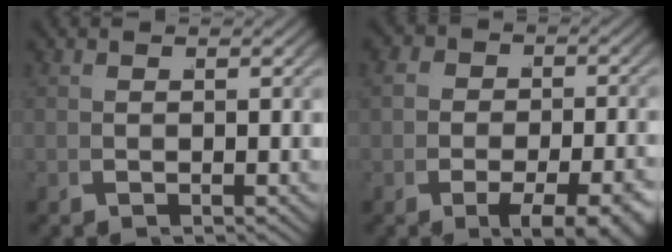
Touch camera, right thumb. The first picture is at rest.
{"total": 5.1, "force": [-1.7, 2.9, 3.8], "torque": [-0.055, -0.021, -0.019]}